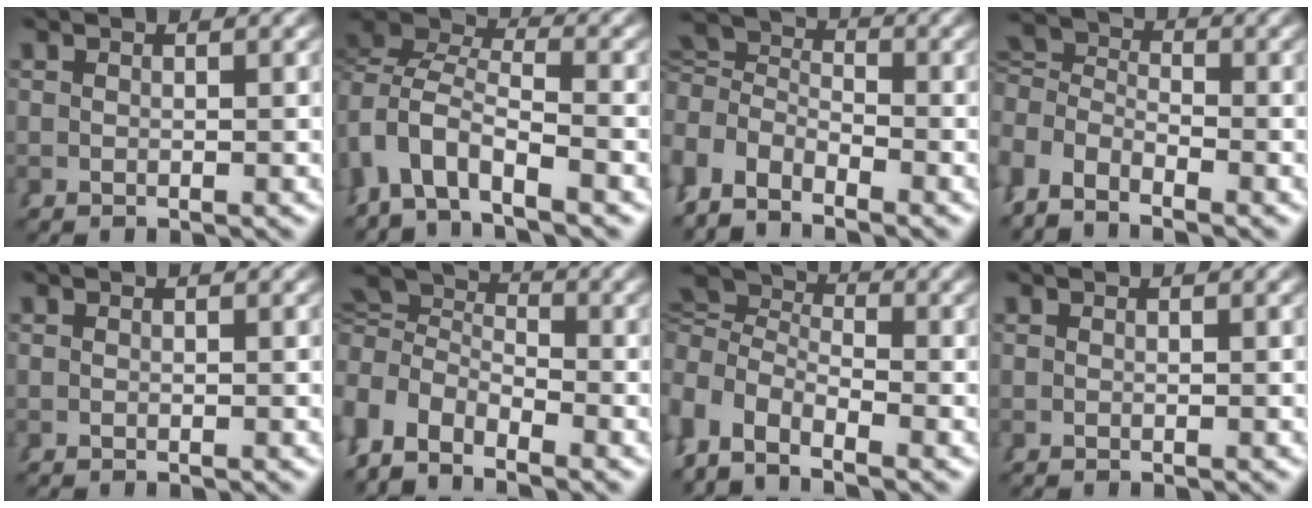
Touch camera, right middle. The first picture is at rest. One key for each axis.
{"total": 7.1, "fx": -0.8, "fy": 5.4, "fz": 4.4, "tx": -0.111, "ty": -0.015, "tz": -0.026}
{"total": 5.7, "fx": 0.6, "fy": 4.9, "fz": 2.9, "tx": -0.068, "ty": -0.011, "tz": 0.004}
{"total": 4.7, "fx": 0.4, "fy": 4.2, "fz": 2.2, "tx": -0.056, "ty": -0.010, "tz": -0.001}
{"total": 0.0}
{"total": 7.5, "fx": 0.8, "fy": 6.2, "fz": 4.1, "tx": -0.092, "ty": -0.016, "tz": 0.009}
{"total": 7.9, "fx": 0.4, "fy": 6.6, "fz": 4.2, "tx": -0.102, "ty": -0.012, "tz": -0.001}
{"total": 0.0}